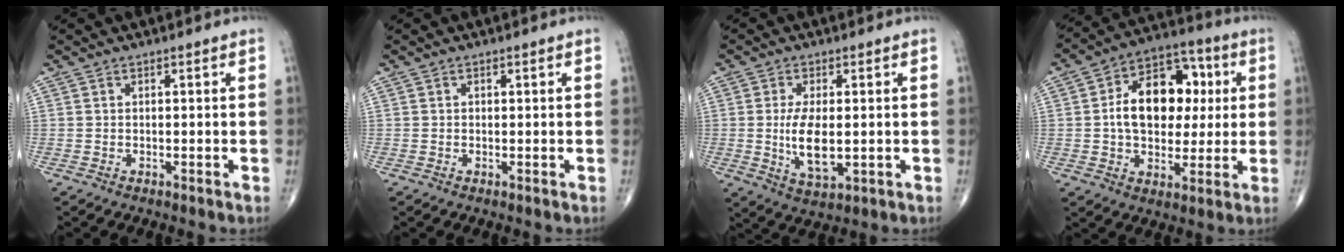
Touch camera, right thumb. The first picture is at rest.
{"total": 0.0}
{"total": 8.3, "force": [-0.4, 3.7, 7.5], "torque": [-0.136, -0.016, 0.000]}
{"total": 16.7, "force": [1.9, 11.4, 12.1], "torque": [-0.148, 0.022, 0.024]}